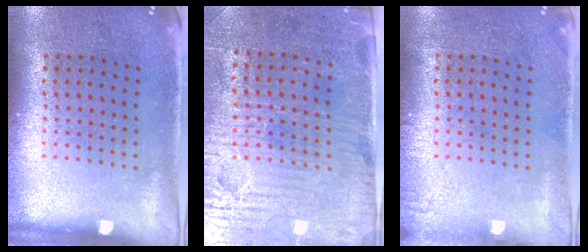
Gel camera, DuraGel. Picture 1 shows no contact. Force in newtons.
{"total": 3.6, "press": 3.2, "slide": 1.5}
{"total": 0.7, "press": 0.7, "slide": 0.1}